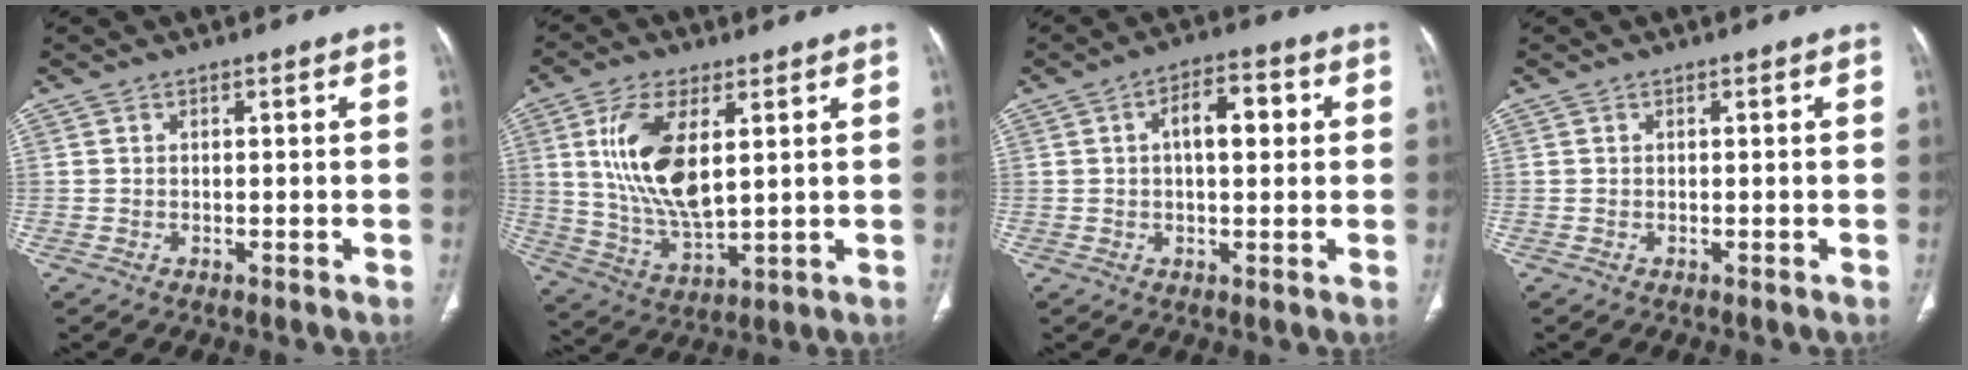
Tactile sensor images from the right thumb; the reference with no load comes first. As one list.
[{"total": 14.6, "force": [3.8, 6.6, 12.5], "torque": [-0.247, -0.023, 0.084]}, {"total": 7.7, "force": [1.5, 3.7, 6.6], "torque": [-0.089, 0.014, 0.019]}, {"total": 0.0}]